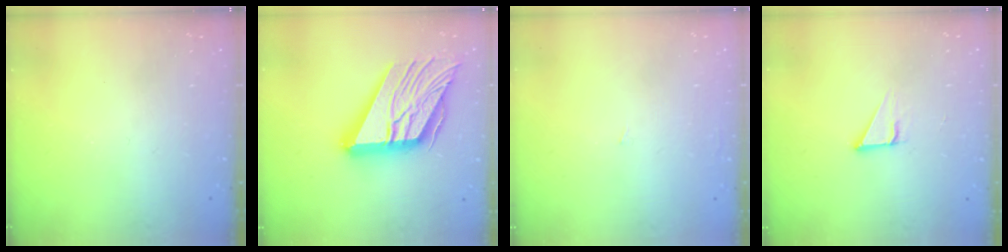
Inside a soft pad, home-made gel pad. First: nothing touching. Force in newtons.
{"total": 23.2, "press": 23.0, "slide": 2.7}
{"total": 0.9, "press": 0.9, "slide": 0.0}
{"total": 2.8, "press": 2.8, "slide": 0.2}